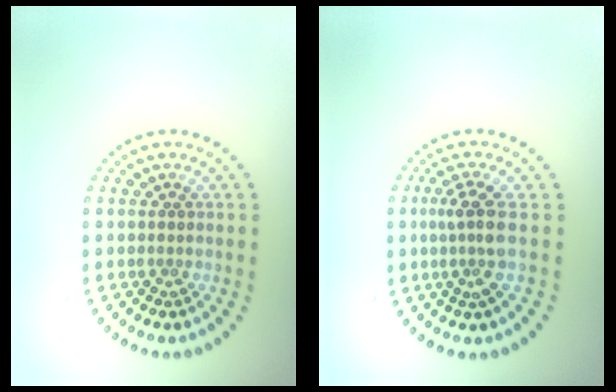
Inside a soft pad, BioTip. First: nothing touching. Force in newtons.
{"total": 2.6, "press": 2.0, "slide": 1.8}